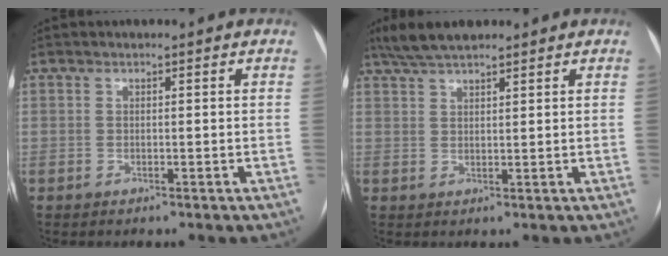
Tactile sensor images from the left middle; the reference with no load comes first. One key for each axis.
{"total": 6.3, "fx": 5.1, "fy": 1.2, "fz": 3.3, "tx": -0.063, "ty": 0.025, "tz": 0.094}